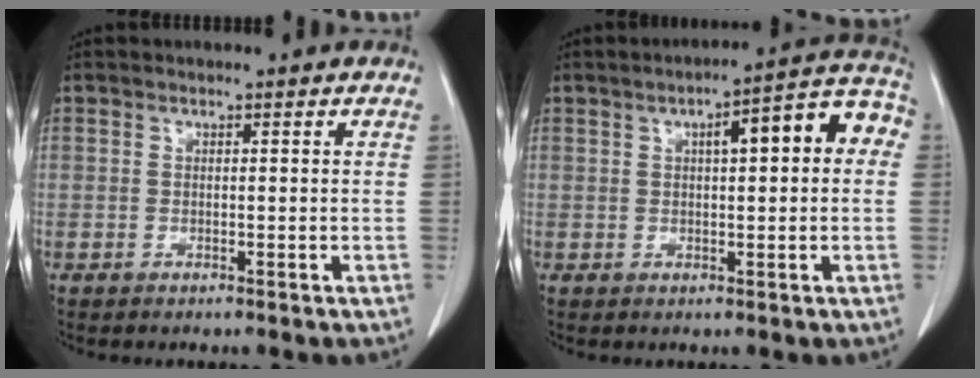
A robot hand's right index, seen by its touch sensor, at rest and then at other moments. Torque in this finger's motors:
{"motor_torque": [0.64, -0.17, 0.22, 0.05]}